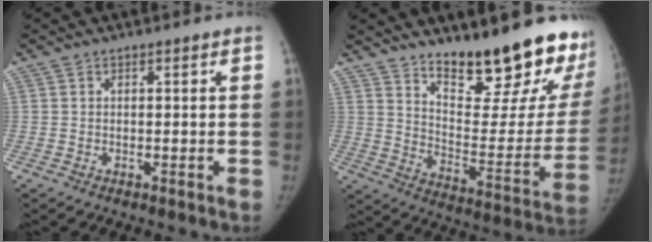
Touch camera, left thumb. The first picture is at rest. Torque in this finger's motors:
{"motor_torque": [0.63, -0.08, 1.48, -1.29, 0.06]}